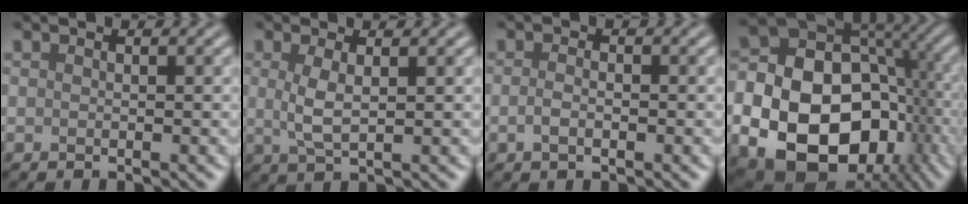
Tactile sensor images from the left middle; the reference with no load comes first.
{"total": 2.5, "force": [0.5, 0.8, 2.3], "torque": [-0.053, -0.002, 0.011]}
{"total": 1.4, "force": [-0.5, 0.6, 1.2], "torque": [-0.026, 0.000, -0.013]}
{"total": 19.2, "force": [-5.5, 14.5, 11.3], "torque": [-0.182, -0.037, -0.089]}